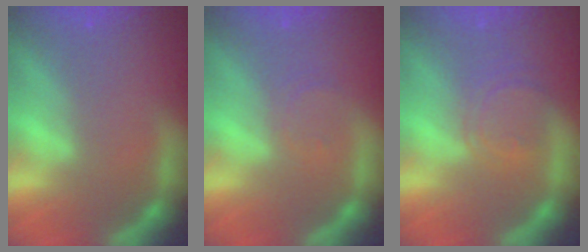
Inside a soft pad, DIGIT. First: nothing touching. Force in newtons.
{"total": 1.5}
{"total": 4.0}